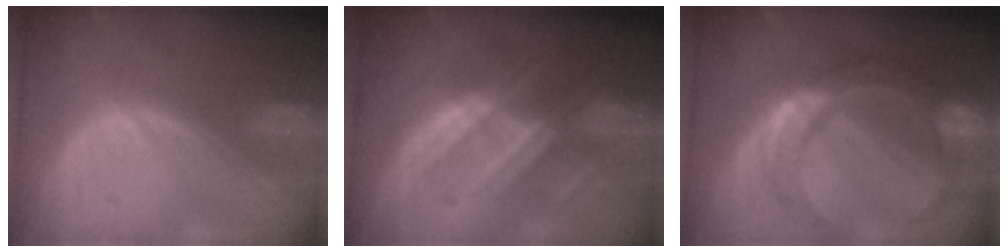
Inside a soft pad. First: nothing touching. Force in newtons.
{"total": 8.2, "press": 7.6, "slide": 3.1}
{"total": 10.4, "press": 10.4, "slide": 1.1}